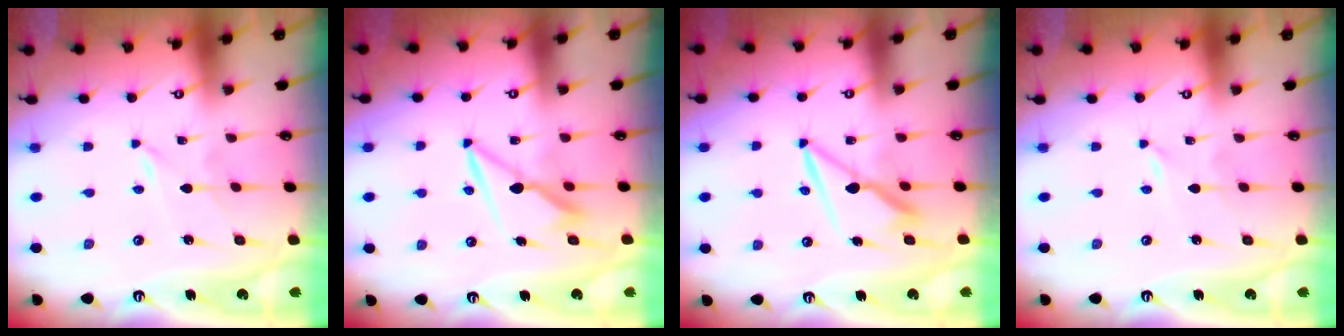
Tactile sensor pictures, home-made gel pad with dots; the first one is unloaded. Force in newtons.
{"total": 8.1, "press": 8.1, "slide": 0.3}
{"total": 7.8, "press": 7.7, "slide": 1.0}
{"total": 0.0}